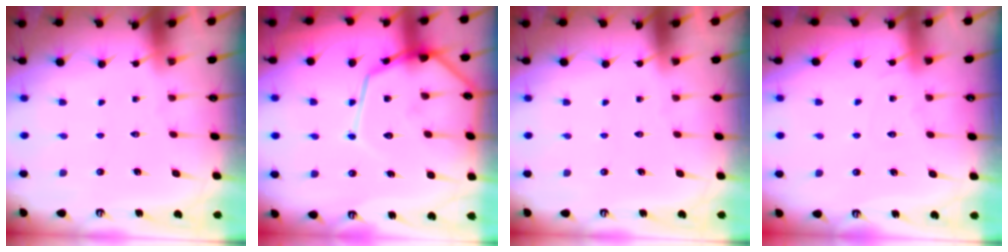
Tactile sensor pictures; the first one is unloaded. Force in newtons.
{"total": 17.6, "press": 17.5, "slide": 1.6}
{"total": 0.0}
{"total": 5.7, "press": 5.7, "slide": 0.7}